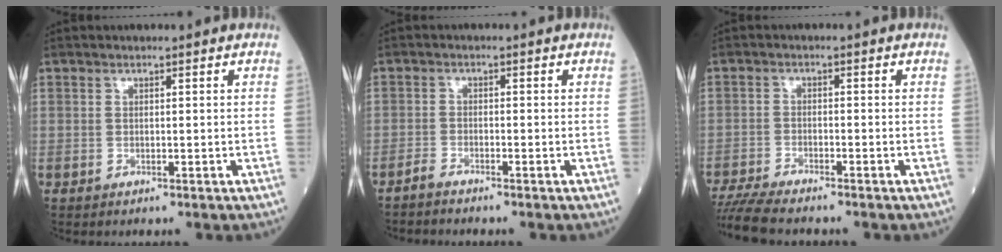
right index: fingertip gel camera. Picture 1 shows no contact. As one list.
[{"total": 2.0, "force": [-2.0, 0.1, 0.5], "torque": [-0.016, -0.006, -0.036]}, {"total": 8.8, "force": [-7.9, 0.6, 3.8], "torque": [-0.071, -0.019, -0.136]}]